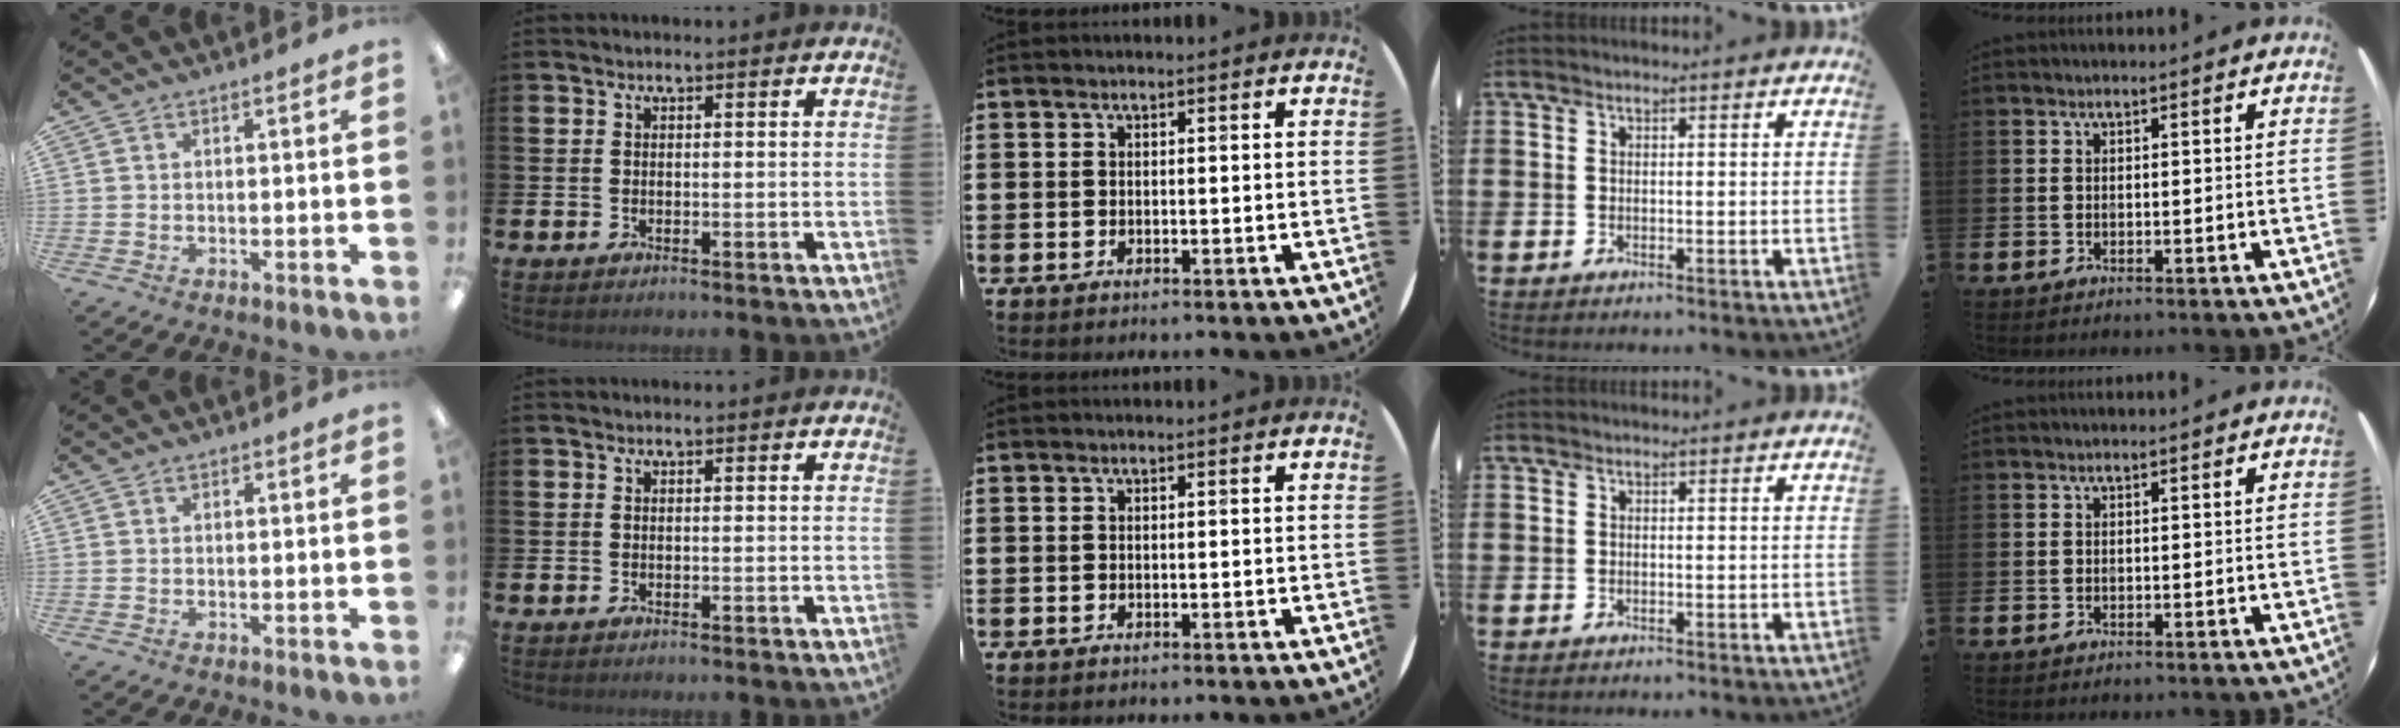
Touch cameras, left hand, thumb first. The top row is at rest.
{}